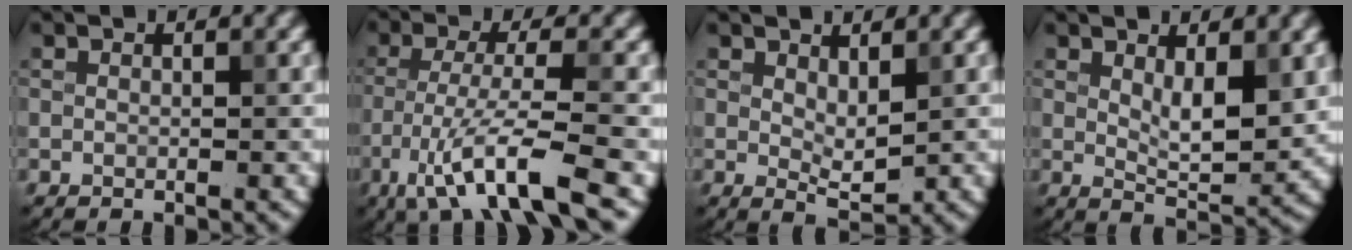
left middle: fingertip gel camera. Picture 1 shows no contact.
{"total": 7.4, "force": [-4.2, 1.2, 6.0], "torque": [-0.109, -0.004, -0.082]}
{"total": 2.2, "force": [0.9, 0.9, 1.7], "torque": [-0.032, -0.007, 0.020]}
{"total": 4.1, "force": [1.4, 1.4, 3.6], "torque": [-0.064, -0.008, 0.028]}